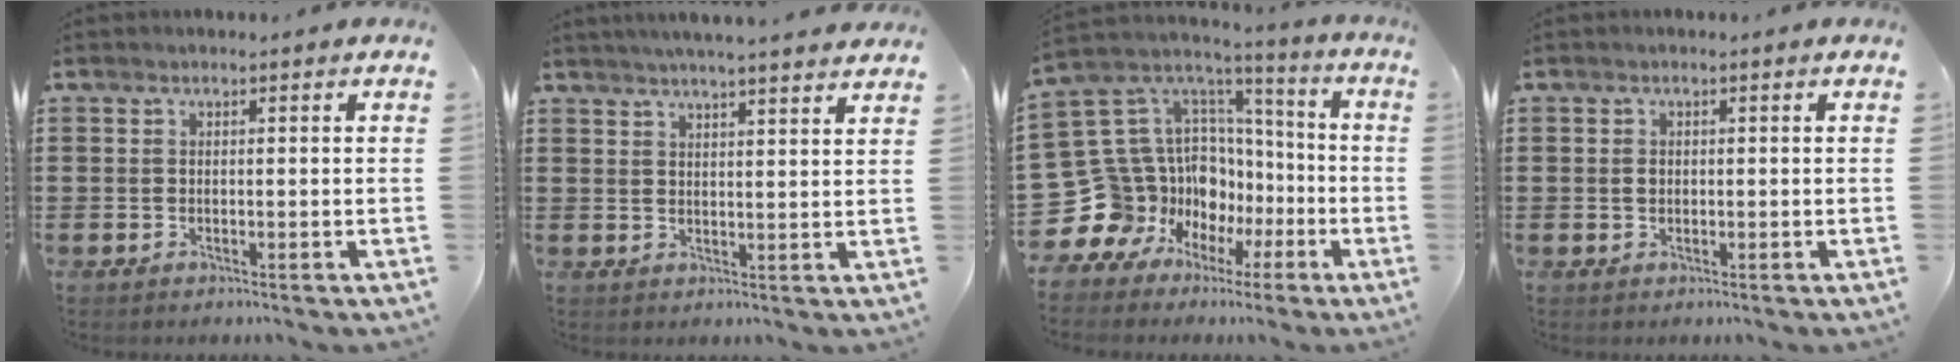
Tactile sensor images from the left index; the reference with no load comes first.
{"total": 3.7, "force": [3.5, -0.7, 0.9], "torque": [-0.029, -0.013, 0.061]}
{"total": 13.3, "force": [-4.8, 12.3, 1.6], "torque": [-0.089, -0.046, -0.042]}
{"total": 0.8, "force": [0.0, 0.7, 0.5], "torque": [-0.013, 0.003, 0.000]}